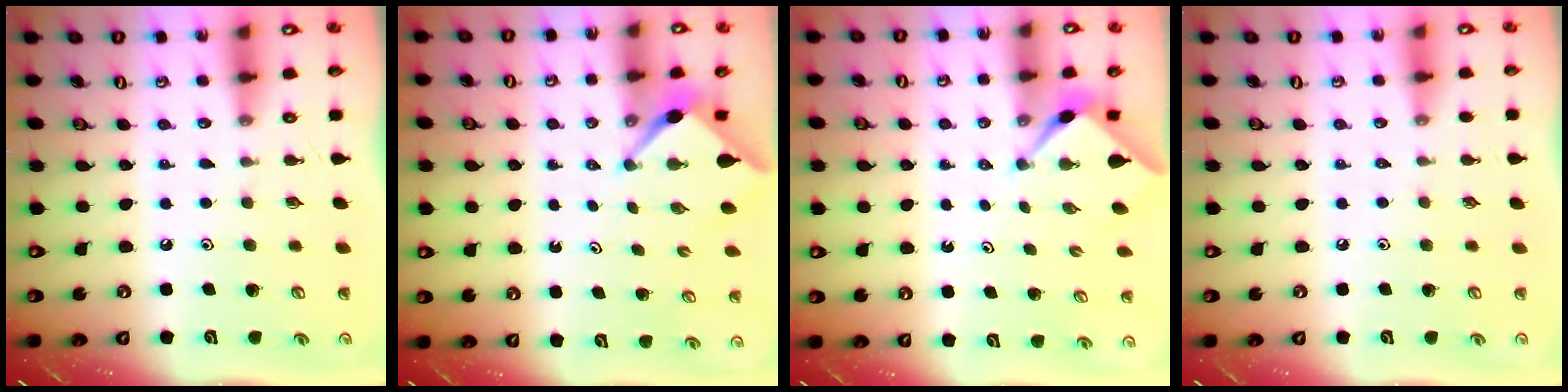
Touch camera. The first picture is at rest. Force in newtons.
{"total": 2.6, "press": 2.6, "slide": 0.3}
{"total": 2.3, "press": 2.2, "slide": 0.3}
{"total": 2.0, "press": 2.0, "slide": 0.4}